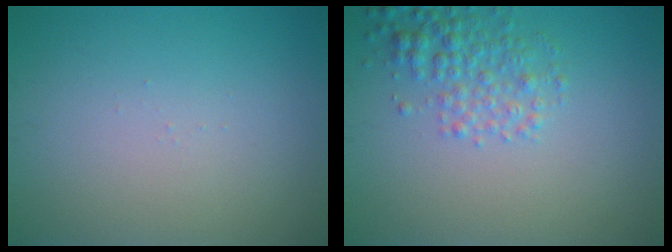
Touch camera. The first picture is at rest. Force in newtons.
{"total": 3.1, "press": 3.1, "slide": 0.1}